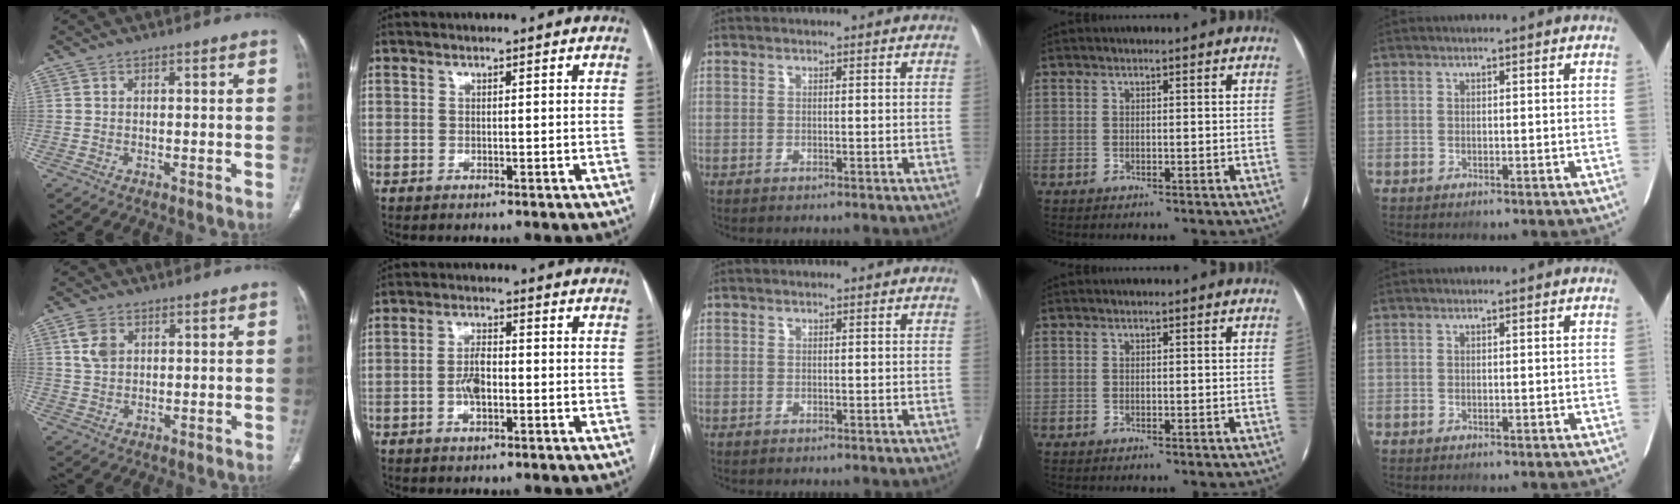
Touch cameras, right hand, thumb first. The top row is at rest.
{"thumb": {"total": 4.7, "force": [1.8, 3.3, 2.8], "torque": [-0.049, 0.000, 0.039]}, "index": {"total": 4.0, "force": [-0.9, 1.8, 3.5], "torque": [-0.068, 0.006, -0.016]}}